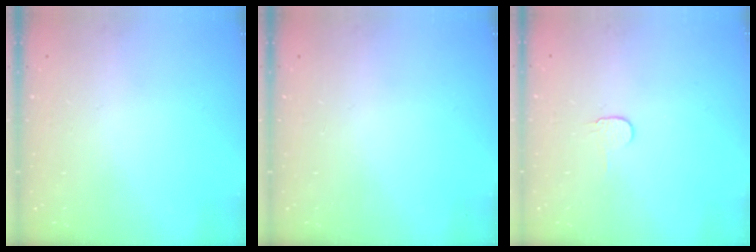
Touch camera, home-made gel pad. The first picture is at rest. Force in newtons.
{"total": 0.0}
{"total": 3.7, "press": 3.7, "slide": 0.4}